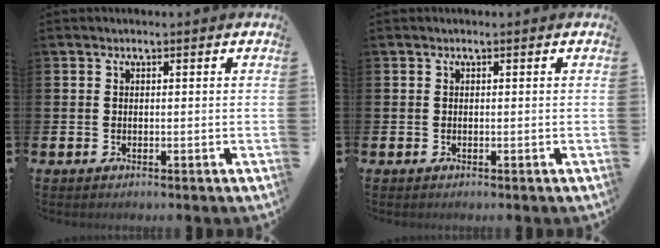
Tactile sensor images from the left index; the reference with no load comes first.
{"total": 0.0}